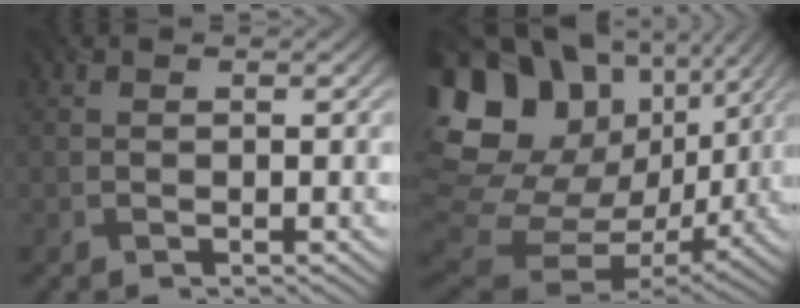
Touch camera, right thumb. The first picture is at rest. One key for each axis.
{"total": 21.6, "fx": 7.0, "fy": 16.4, "fz": 12.2, "tx": -0.308, "ty": 0.029, "tz": 0.152}